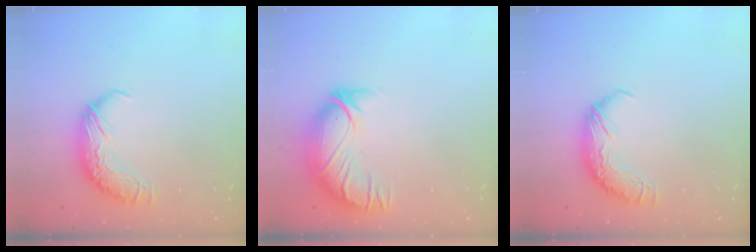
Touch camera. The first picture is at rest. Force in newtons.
{"total": 2.9, "press": 0.3, "slide": 2.9}
{"total": 0.0}